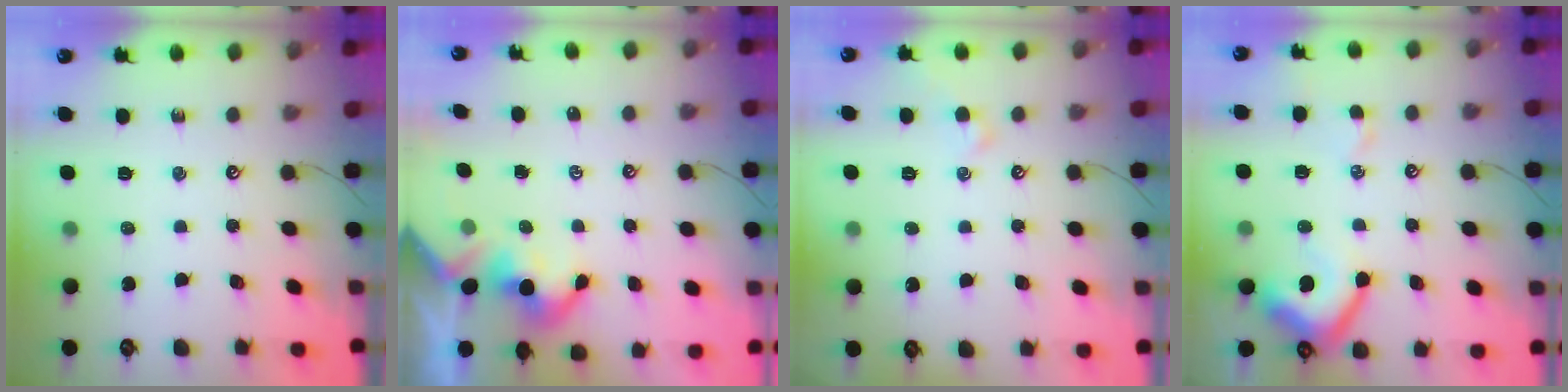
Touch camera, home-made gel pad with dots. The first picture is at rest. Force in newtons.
{"total": 2.5, "press": 2.5, "slide": 0.2}
{"total": 1.2, "press": 1.2, "slide": 0.4}
{"total": 7.4, "press": 7.3, "slide": 1.2}